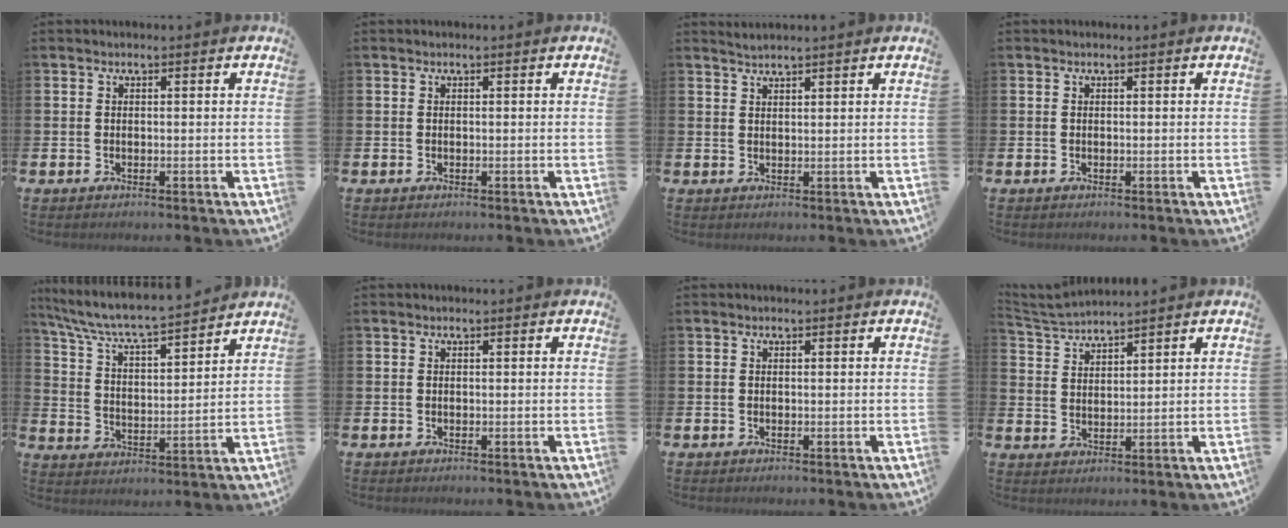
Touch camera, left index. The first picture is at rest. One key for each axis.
{"total": 0.0}
{"total": 1.8, "fx": 1.8, "fy": -0.1, "fz": 0.2, "tx": -0.007, "ty": -0.002, "tz": 0.034}
{"total": 0.0}
{"total": 7.0, "fx": 6.7, "fy": 0.3, "fz": 2.1, "tx": -0.072, "ty": -0.054, "tz": 0.112}
{"total": 0.0}
{"total": 0.0}
{"total": 3.8, "fx": 3.8, "fy": -0.1, "fz": 0.2, "tx": -0.016, "ty": -0.020, "tz": 0.068}